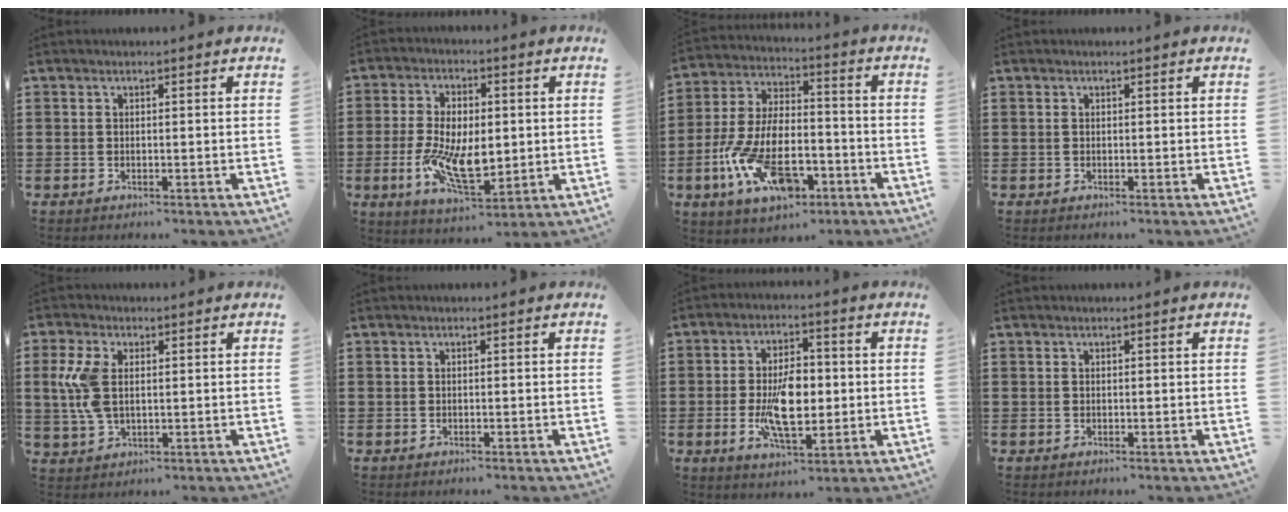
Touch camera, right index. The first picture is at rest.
{"total": 10.6, "force": [-1.2, 5.2, 9.1], "torque": [-0.198, -0.005, -0.021]}
{"total": 12.9, "force": [-5.5, 6.5, 9.7], "torque": [-0.216, 0.006, -0.104]}
{"total": 0.0}
{"total": 7.0, "force": [1.0, 3.9, 5.7], "torque": [-0.151, 0.000, 0.010]}
{"total": 0.0}
{"total": 9.7, "force": [-1.0, 4.6, 8.5], "torque": [-0.174, -0.005, -0.023]}
{"total": 0.0}